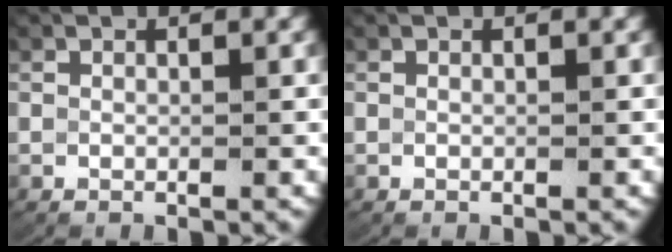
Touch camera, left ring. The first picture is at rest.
{"total": 0.0}